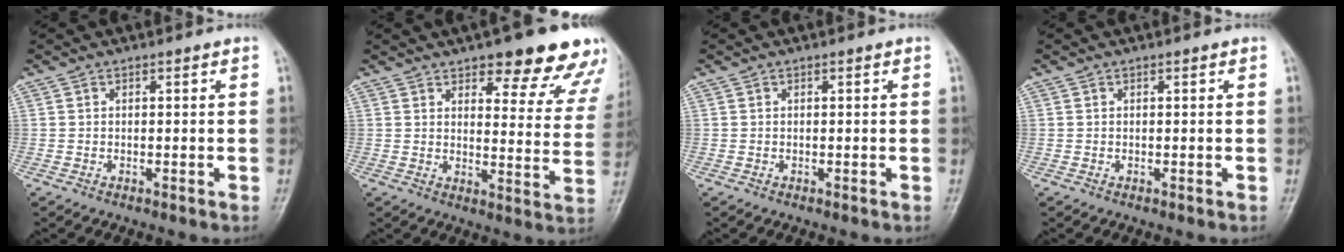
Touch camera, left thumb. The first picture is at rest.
{"total": 18.6, "force": [13.1, 6.2, 11.6], "torque": [-0.090, -0.061, 0.151]}
{"total": 0.0}
{"total": 0.0}